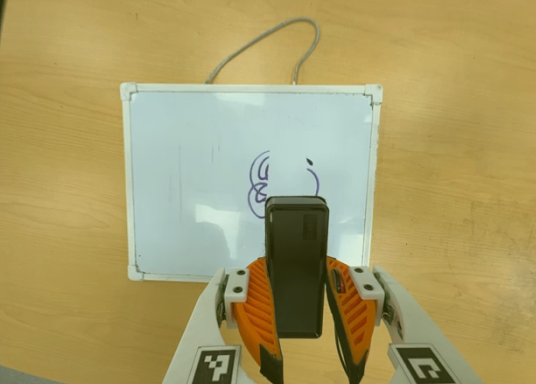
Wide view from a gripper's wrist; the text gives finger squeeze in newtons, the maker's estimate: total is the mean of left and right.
{"total": 8.3, "left": 5.7, "right": 10.9}